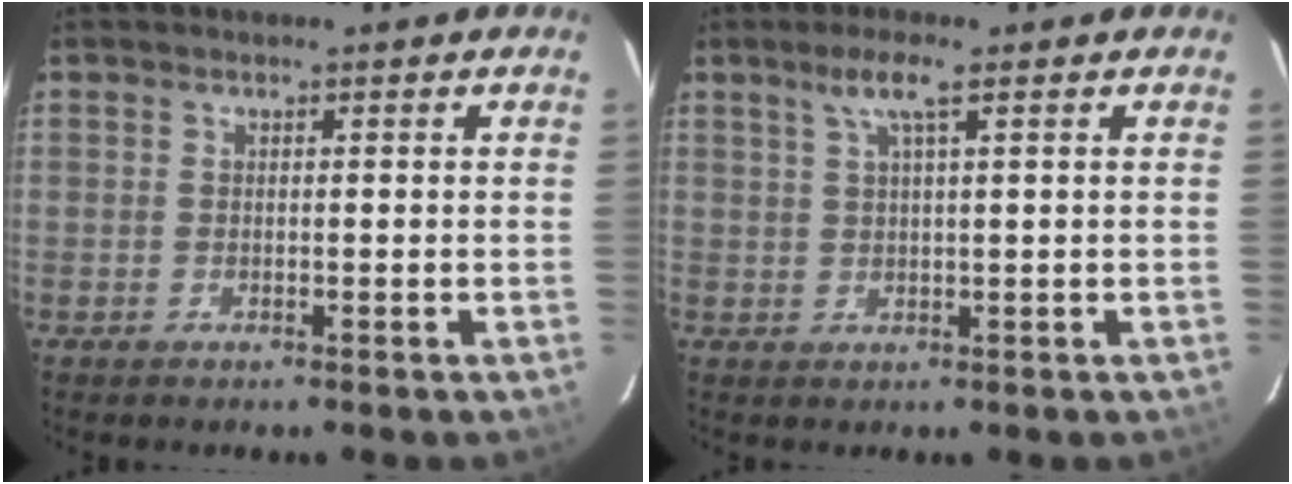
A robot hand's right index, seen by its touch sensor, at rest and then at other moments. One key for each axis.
{"total": 3.8, "fx": 2.1, "fy": 0.0, "fz": 3.1, "tx": -0.061, "ty": 0.006, "tz": 0.040}